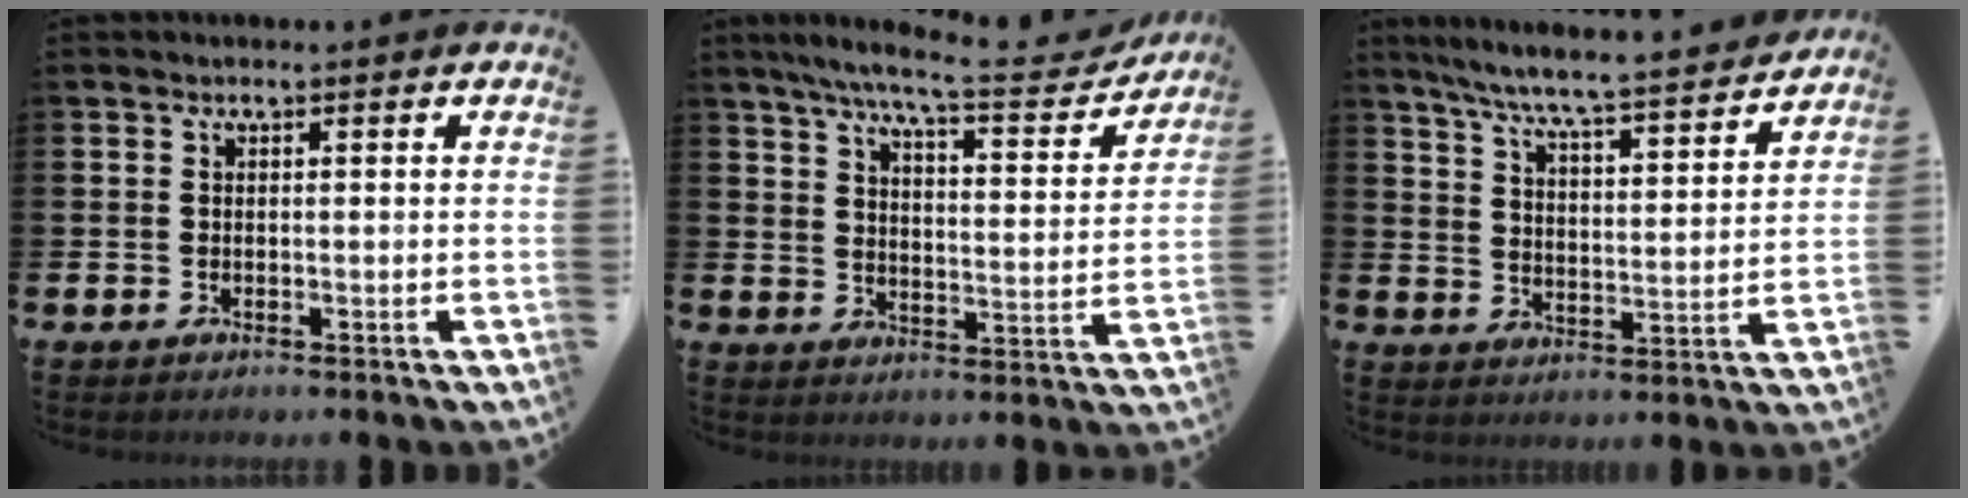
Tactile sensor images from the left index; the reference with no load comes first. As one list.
[{"total": 8.3, "force": [7.4, 0.6, 3.6], "torque": [-0.082, -0.051, 0.122]}, {"total": 7.7, "force": [7.2, -0.1, 2.6], "torque": [-0.078, -0.054, 0.123]}]